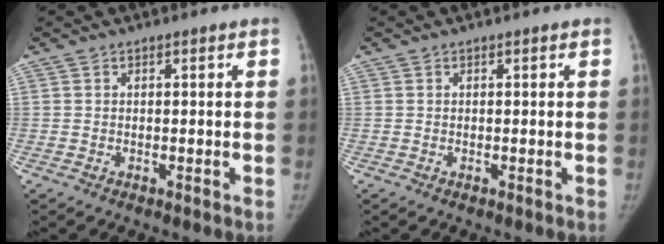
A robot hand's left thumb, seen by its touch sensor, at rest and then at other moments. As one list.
[{"total": 0.0}]